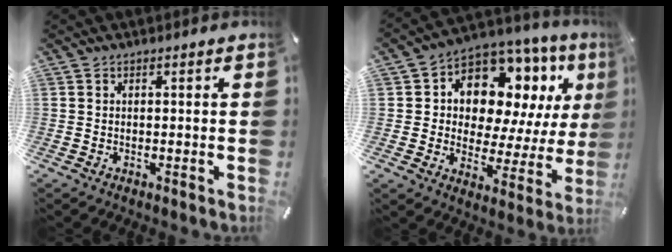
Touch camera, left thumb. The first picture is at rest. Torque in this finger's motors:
{"motor_torque": [2.41, 2.59, 1.54, -1.23, 0.17]}